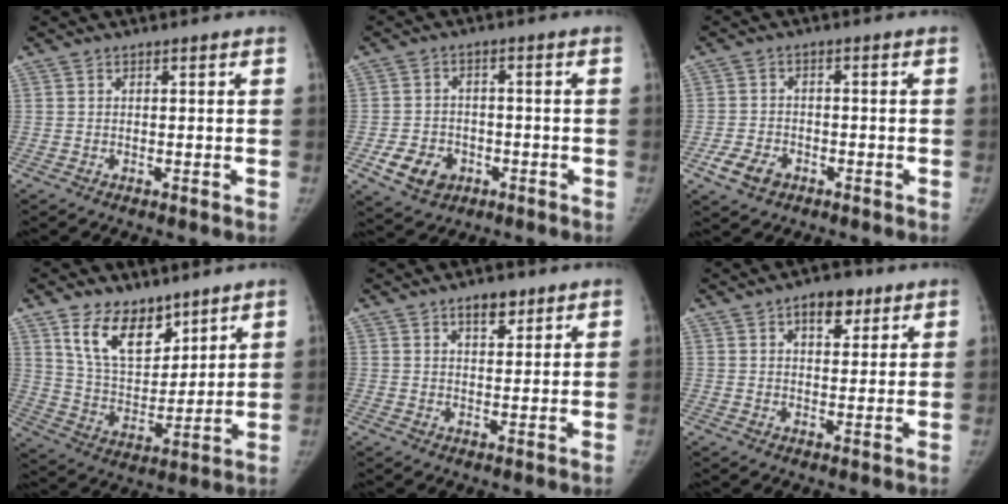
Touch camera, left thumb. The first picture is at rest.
{"total": 7.5, "force": [-3.1, 5.9, 3.5], "torque": [-0.044, 0.018, -0.044]}
{"total": 5.3, "force": [-2.8, 3.6, 2.6], "torque": [-0.046, 0.014, -0.047]}
{"total": 13.3, "force": [8.5, 7.6, 6.8], "torque": [-0.080, -0.059, 0.164]}
{"total": 4.6, "force": [2.9, 2.3, 2.8], "torque": [-0.023, -0.015, 0.044]}
{"total": 6.3, "force": [3.4, 3.5, 4.1], "torque": [-0.032, -0.011, 0.045]}